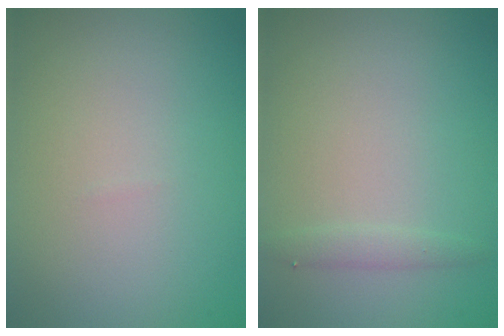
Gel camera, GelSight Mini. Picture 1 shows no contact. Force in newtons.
{"total": 1.0, "press": 1.0, "slide": 0.1}